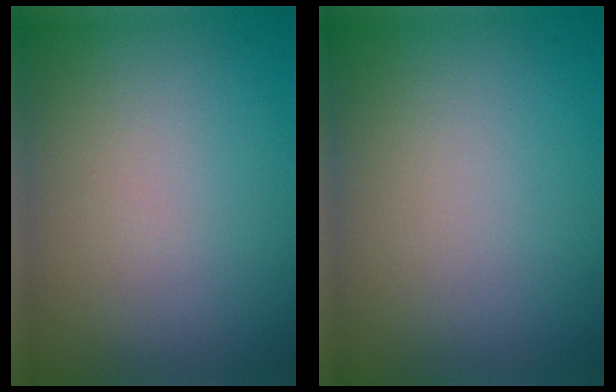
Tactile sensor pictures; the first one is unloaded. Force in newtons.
{"total": 0.0}